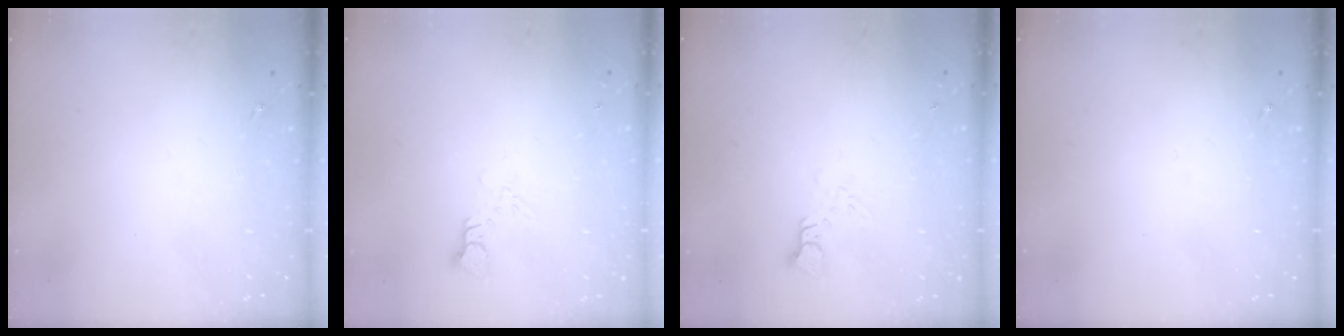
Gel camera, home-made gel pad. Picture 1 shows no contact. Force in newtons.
{"total": 3.8, "press": 3.8, "slide": 0.3}
{"total": 3.8, "press": 3.8, "slide": 0.3}
{"total": 0.0}